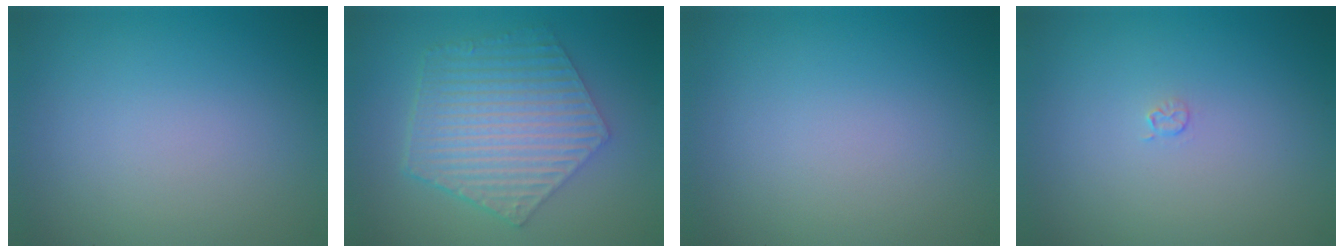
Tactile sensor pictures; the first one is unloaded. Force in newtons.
{"total": 6.8, "press": 4.8, "slide": 4.7}
{"total": 0.0}
{"total": 0.6, "press": 0.3, "slide": 0.6}